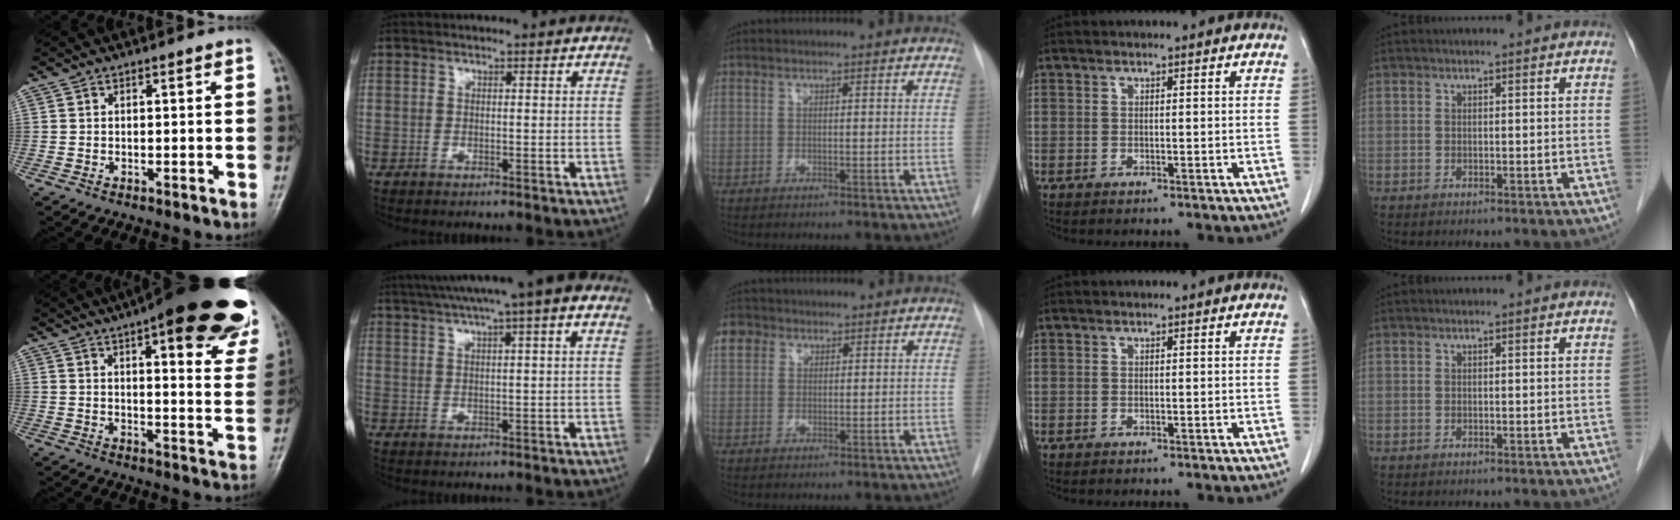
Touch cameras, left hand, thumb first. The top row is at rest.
{"thumb": {"total": 27.0, "force": [16.7, 7.5, 19.8], "torque": [-0.214, -0.044, 0.202]}, "index": {"total": 11.1, "force": [7.3, 0.5, 8.4], "torque": [-0.141, 0.037, 0.102]}, "middle": {"total": 3.3, "force": [1.7, 2.7, 0.9], "torque": [-0.016, 0.011, 0.033]}}